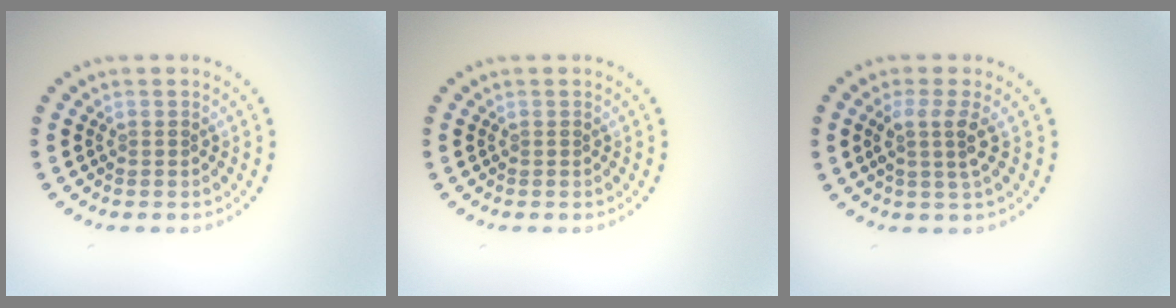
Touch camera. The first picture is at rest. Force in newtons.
{"total": 0.0}
{"total": 2.4, "press": 1.8, "slide": 1.6}